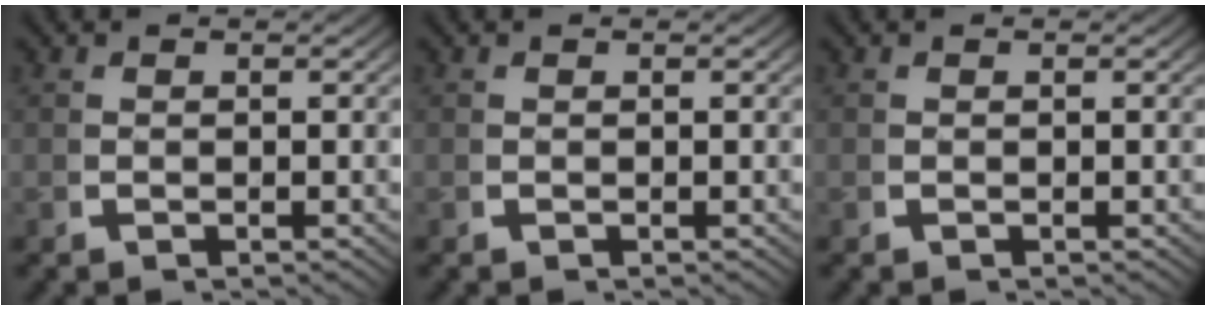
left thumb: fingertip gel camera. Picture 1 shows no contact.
{"total": 0.0}
{"total": 0.0}